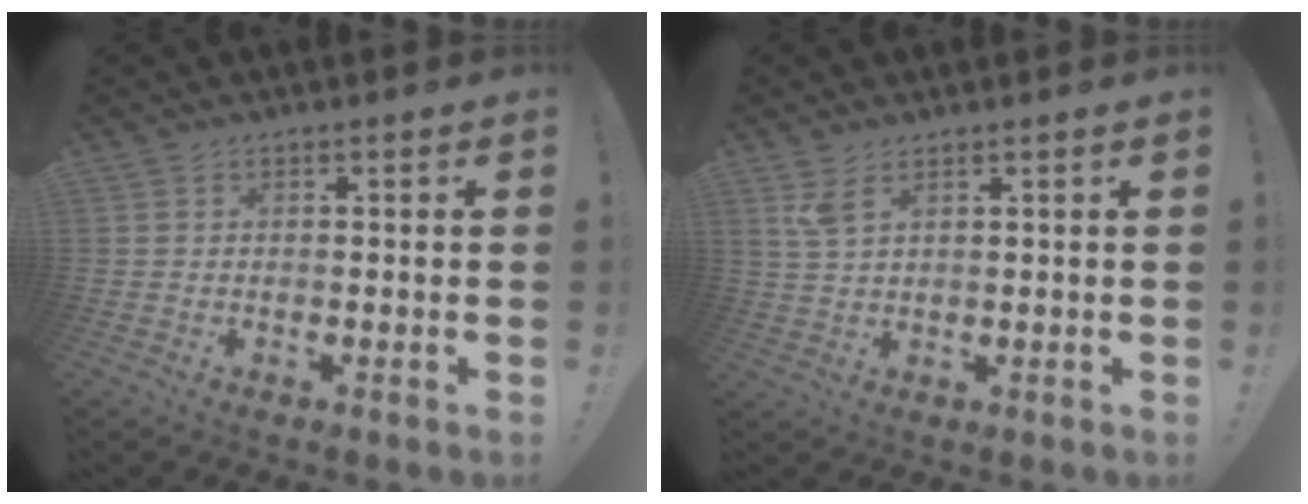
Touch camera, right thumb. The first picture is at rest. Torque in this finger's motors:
{"motor_torque": [0.03, 0.01, 0.12, -0.06, 0.00]}